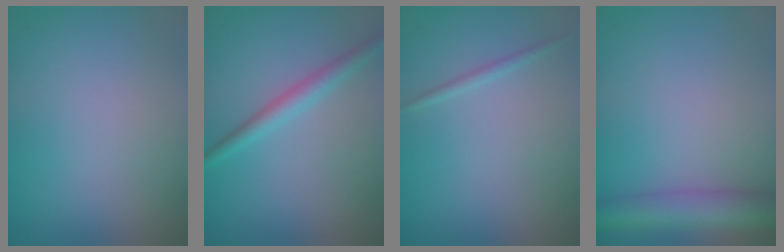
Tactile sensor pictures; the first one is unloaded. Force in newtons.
{"total": 2.1, "press": 2.1, "slide": 0.0}
{"total": 0.7, "press": 0.7, "slide": 0.1}
{"total": 5.1, "press": 5.1, "slide": 0.2}